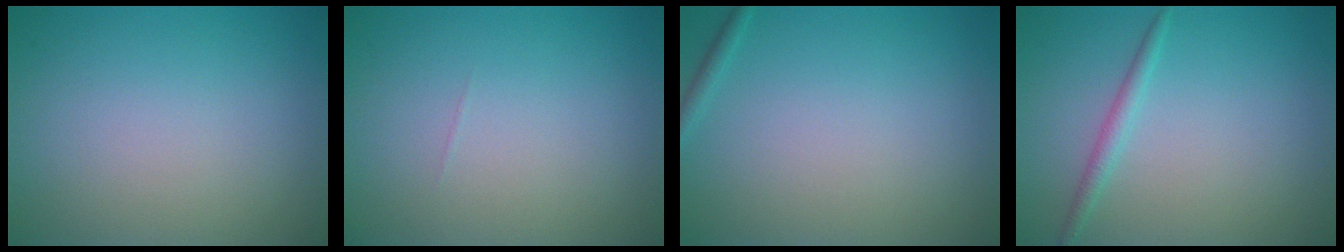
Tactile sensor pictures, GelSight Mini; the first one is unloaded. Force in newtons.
{"total": 0.0}
{"total": 0.8, "press": 0.8, "slide": 0.0}
{"total": 1.4, "press": 1.4, "slide": 0.1}